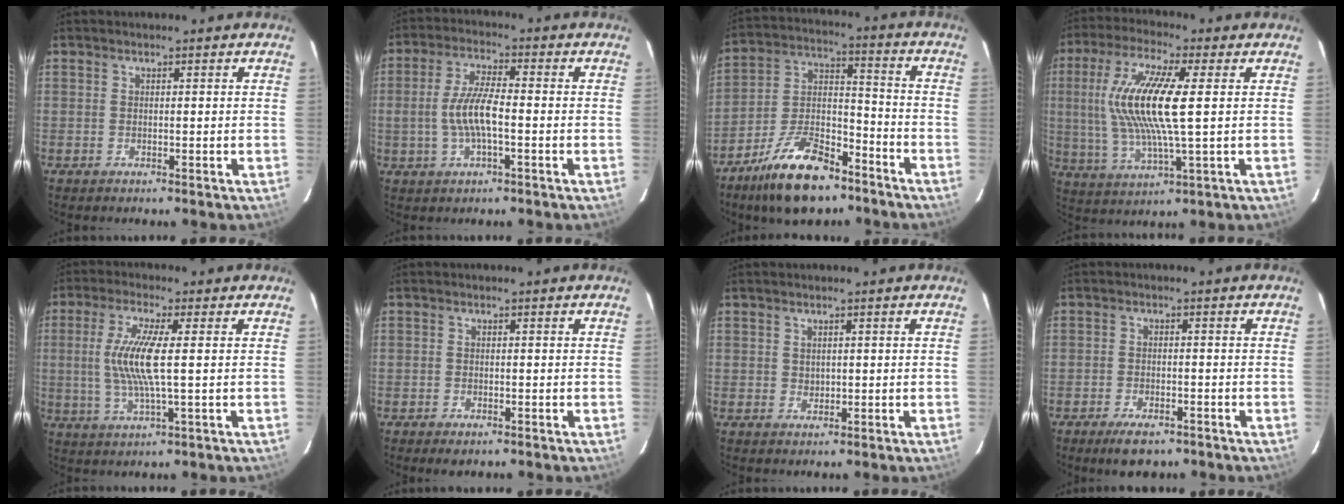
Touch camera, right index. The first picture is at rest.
{"total": 7.7, "force": [-1.4, 2.1, 7.3], "torque": [-0.148, 0.003, -0.026]}
{"total": 16.7, "force": [-11.3, 7.1, 10.0], "torque": [-0.200, 0.009, -0.196]}
{"total": 15.3, "force": [1.9, 2.8, 15.0], "torque": [-0.295, 0.000, 0.038]}
{"total": 9.3, "force": [0.4, 1.3, 9.2], "torque": [-0.183, -0.003, 0.008]}
{"total": 1.9, "force": [-1.4, 0.8, 1.0], "torque": [-0.025, -0.004, -0.025]}
{"total": 1.2, "force": [0.3, 1.1, 0.3], "torque": [-0.001, 0.001, 0.009]}
{"total": 5.9, "force": [-4.3, 2.3, 3.3], "torque": [-0.074, -0.007, -0.067]}